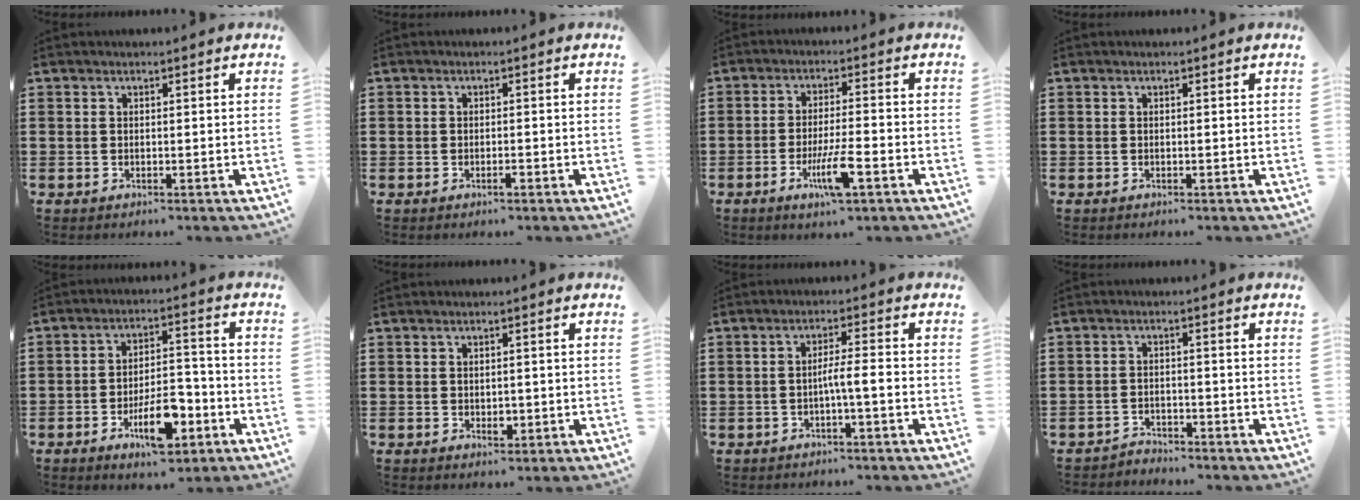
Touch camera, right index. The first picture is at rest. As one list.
[{"total": 1.0, "force": [-0.6, 0.4, 0.6], "torque": [-0.014, -0.003, -0.011]}, {"total": 6.9, "force": [-3.1, 1.0, 6.1], "torque": [-0.123, -0.013, -0.057]}, {"total": 0.0}, {"total": 9.2, "force": [-4.5, 3.7, 7.2], "torque": [-0.129, 0.009, -0.076]}, {"total": 1.8, "force": [-0.3, 1.1, 1.4], "torque": [-0.018, -0.002, -0.006]}, {"total": 3.3, "force": [-1.2, -0.1, 3.1], "torque": [-0.056, -0.005, -0.023]}, {"total": 2.2, "force": [-2.2, 0.2, -0.2], "torque": [-0.005, 0.002, -0.049]}]